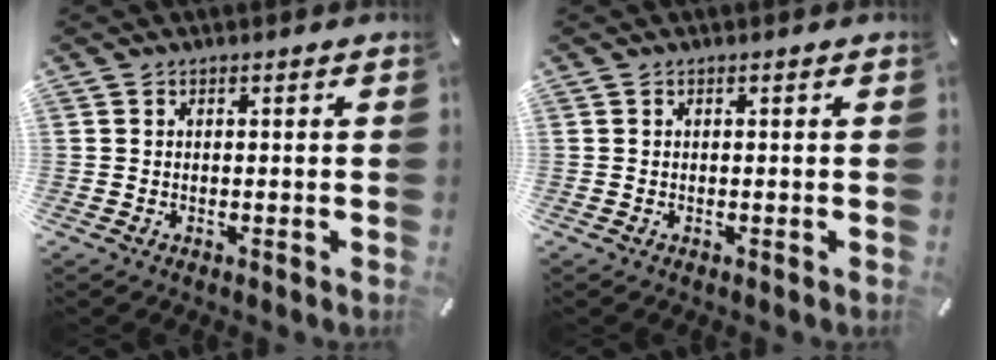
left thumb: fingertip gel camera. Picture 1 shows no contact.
{"total": 0.0}